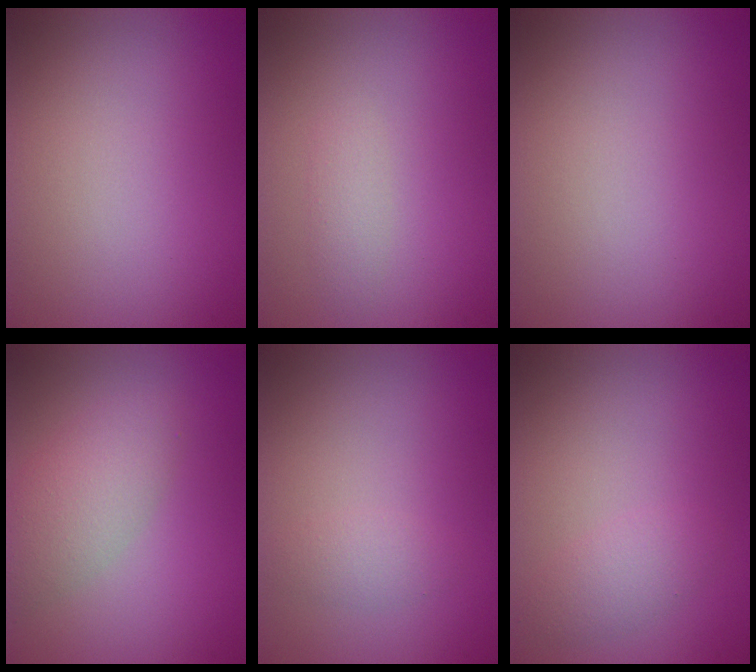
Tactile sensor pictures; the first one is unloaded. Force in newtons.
{"total": 1.1, "press": 1.1, "slide": 0.1}
{"total": 0.0}
{"total": 3.2, "press": 3.2, "slide": 0.2}
{"total": 1.1, "press": 1.1, "slide": 0.0}
{"total": 1.6, "press": 1.6, "slide": 0.1}